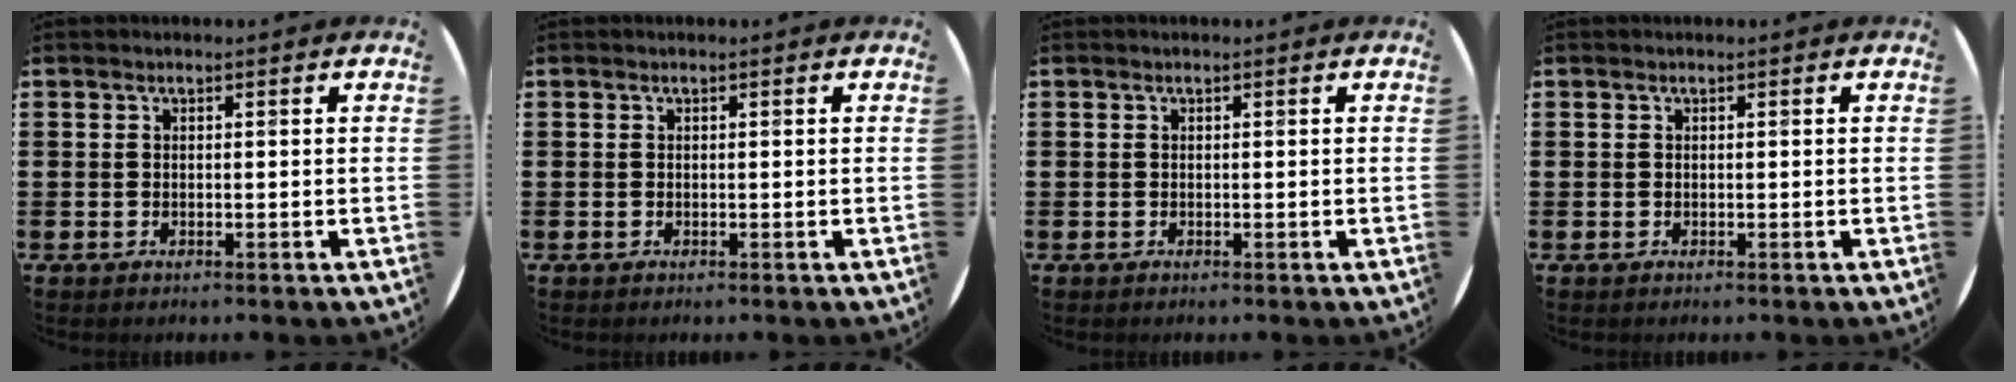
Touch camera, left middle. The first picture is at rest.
{"total": 0.0}
{"total": 0.0}
{"total": 0.0}